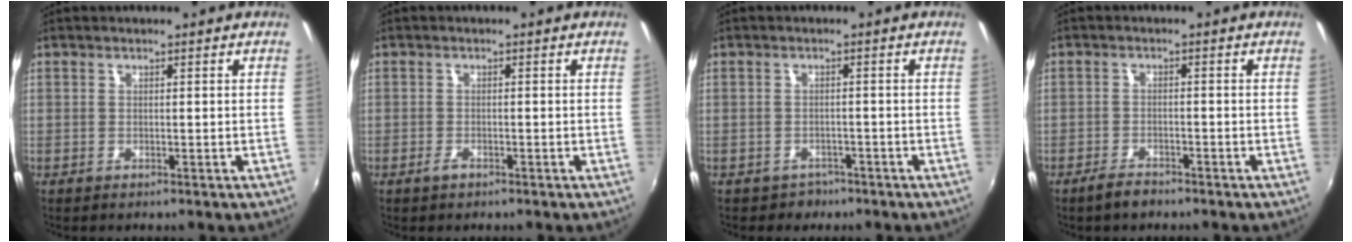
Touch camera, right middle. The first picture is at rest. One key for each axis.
{"total": 1.4, "fx": -1.0, "fy": 0.6, "fz": 0.7, "tx": -0.015, "ty": -0.001, "tz": -0.020}
{"total": 3.1, "fx": -2.1, "fy": 2.3, "fz": 0.3, "tx": -0.013, "ty": 0.000, "tz": -0.030}
{"total": 3.1, "fx": -2.6, "fy": 1.1, "fz": 1.3, "tx": -0.039, "ty": 0.000, "tz": -0.049}